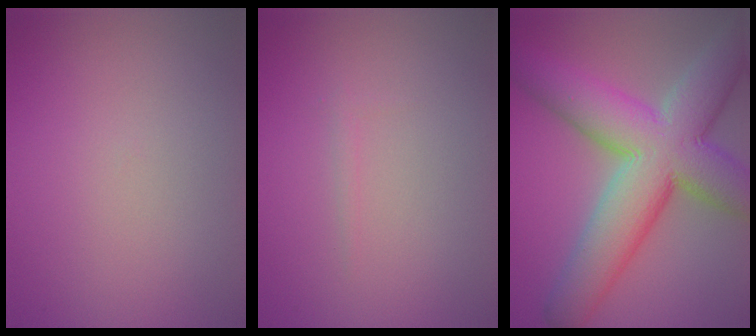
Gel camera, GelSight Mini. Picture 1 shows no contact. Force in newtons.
{"total": 0.6, "press": 0.5, "slide": 0.1}
{"total": 12.6, "press": 12.6, "slide": 0.7}